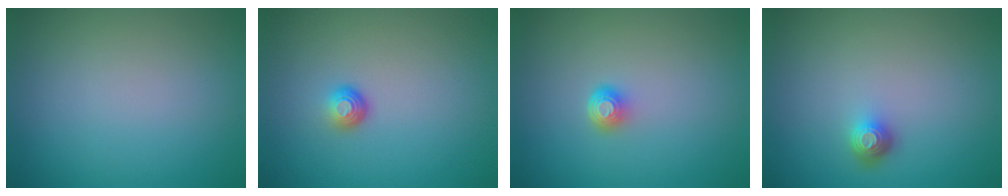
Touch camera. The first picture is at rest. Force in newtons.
{"total": 1.6, "press": 1.0, "slide": 1.3}
{"total": 1.6, "press": 1.2, "slide": 1.0}
{"total": 1.6, "press": 1.3, "slide": 1.0}